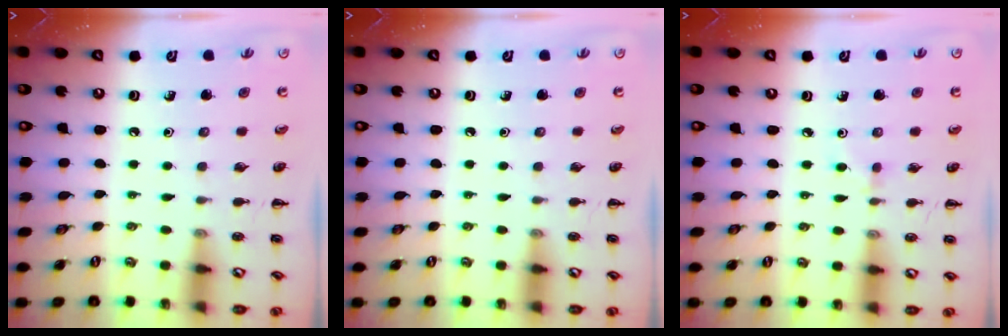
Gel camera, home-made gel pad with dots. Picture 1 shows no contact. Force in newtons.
{"total": 0.0}
{"total": 2.8, "press": 2.6, "slide": 1.1}